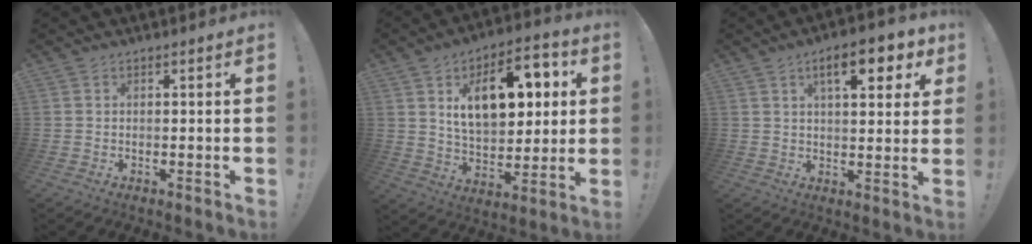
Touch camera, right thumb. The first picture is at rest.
{"total": 18.4, "force": [6.4, 10.5, 13.7], "torque": [-0.196, -0.014, 0.109]}
{"total": 11.2, "force": [5.0, 3.9, 9.2], "torque": [-0.124, -0.013, 0.076]}